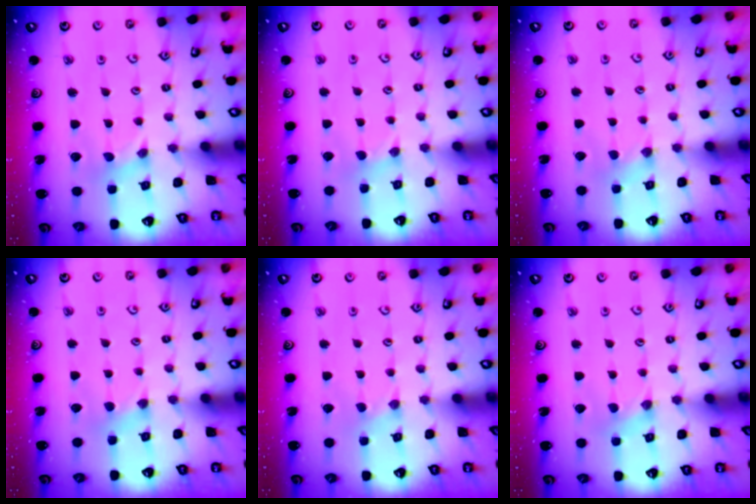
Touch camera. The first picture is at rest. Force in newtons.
{"total": 1.6, "press": 1.5, "slide": 0.3}
{"total": 2.6, "press": 2.5, "slide": 0.5}
{"total": 2.9, "press": 2.9, "slide": 0.6}
{"total": 0.0}
{"total": 0.0}